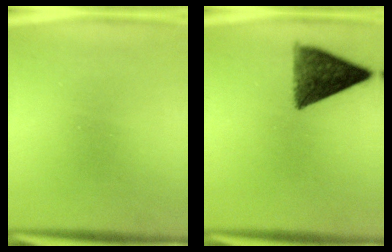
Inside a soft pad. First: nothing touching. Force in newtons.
{"total": 9.8}